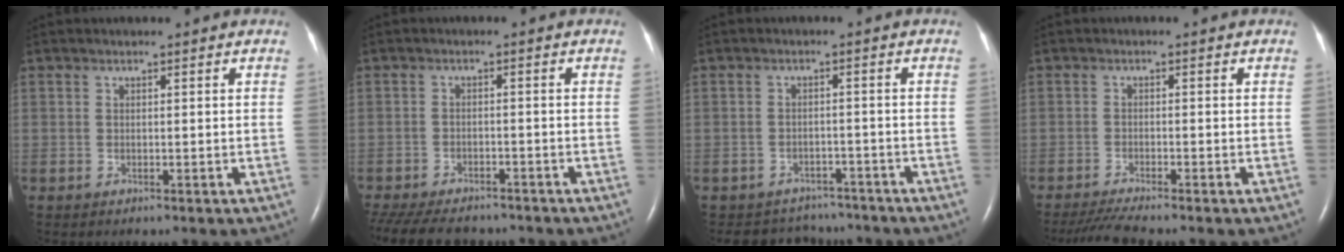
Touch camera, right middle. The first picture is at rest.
{"total": 15.0, "force": [-12.5, 5.6, 6.1], "torque": [-0.161, -0.020, -0.172]}
{"total": 6.1, "force": [-5.6, 2.5, -0.6], "torque": [0.007, 0.018, -0.070]}
{"total": 4.1, "force": [-3.6, -0.6, 1.8], "torque": [-0.038, -0.017, -0.067]}